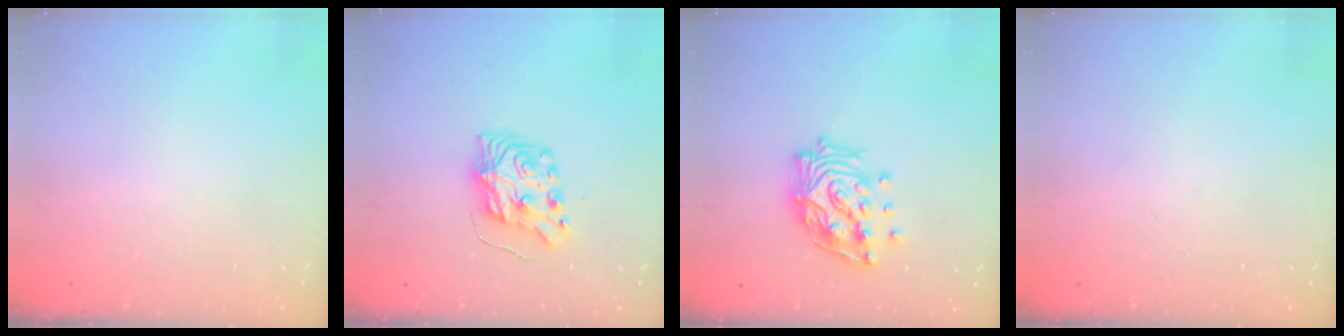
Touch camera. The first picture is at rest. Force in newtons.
{"total": 8.9, "press": 8.9, "slide": 0.9}
{"total": 14.1, "press": 14.0, "slide": 1.4}
{"total": 0.0}